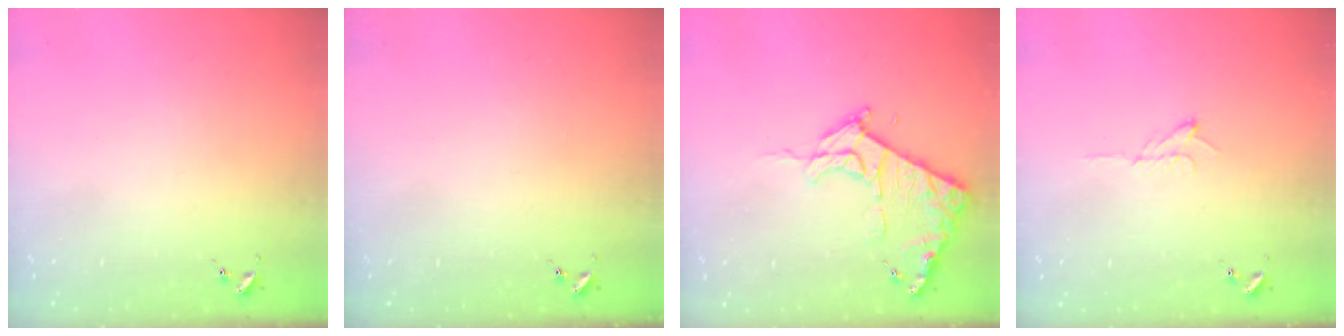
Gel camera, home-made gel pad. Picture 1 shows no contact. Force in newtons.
{"total": 0.0}
{"total": 12.0, "press": 12.0, "slide": 1.2}
{"total": 6.5, "press": 6.5, "slide": 0.8}